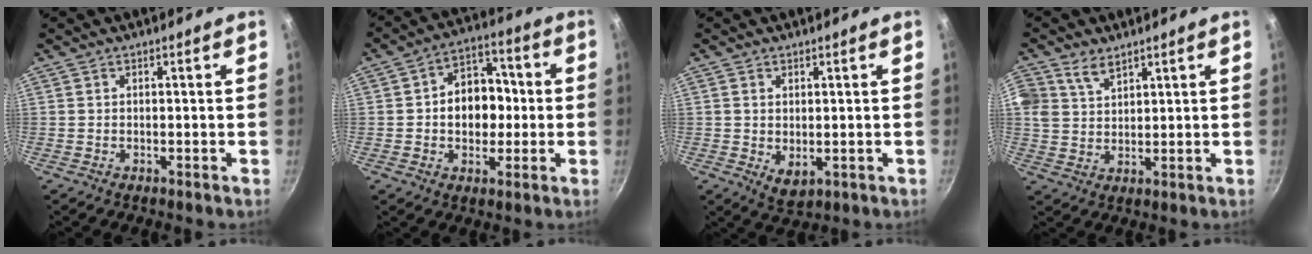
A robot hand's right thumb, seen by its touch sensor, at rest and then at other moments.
{"total": 11.7, "force": [-0.1, 8.9, 7.6], "torque": [-0.066, 0.021, -0.012]}
{"total": 4.1, "force": [0.2, 2.6, 3.2], "torque": [-0.049, -0.012, 0.009]}
{"total": 6.1, "force": [3.8, 3.9, 2.8], "torque": [-0.048, -0.004, 0.076]}